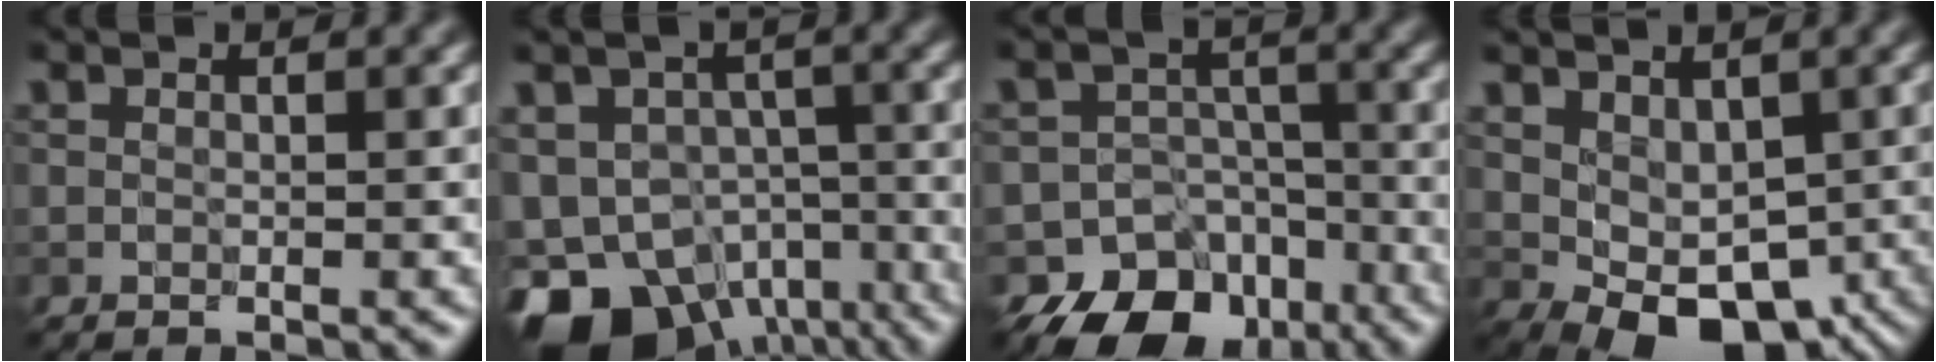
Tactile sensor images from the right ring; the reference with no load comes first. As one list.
[{"total": 12.0, "force": [-7.6, 7.6, 5.5], "torque": [-0.100, -0.024, -0.111]}, {"total": 11.6, "force": [-7.7, 8.2, 2.7], "torque": [-0.026, -0.012, -0.124]}, {"total": 6.0, "force": [-0.7, 4.1, 4.3], "torque": [-0.065, -0.012, -0.004]}]